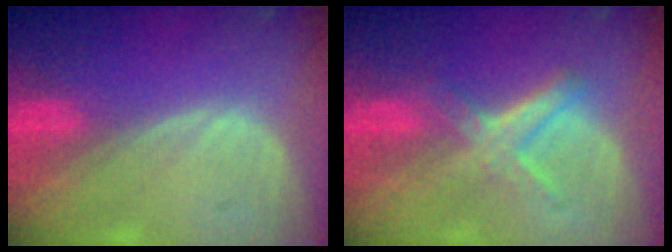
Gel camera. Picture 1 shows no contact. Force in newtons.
{"total": 5.6, "press": 5.3, "slide": 1.7}